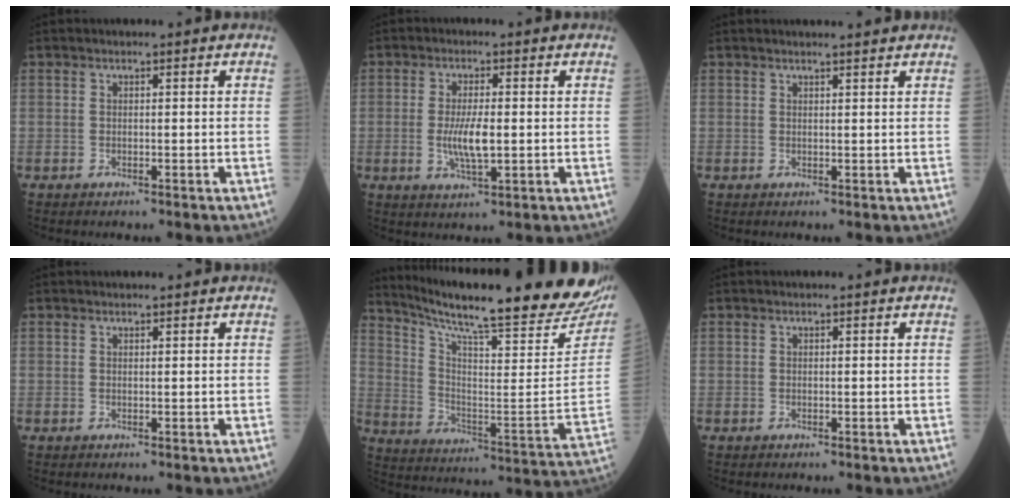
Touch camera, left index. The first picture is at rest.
{"total": 5.2, "force": [-0.3, 1.1, 5.0], "torque": [-0.108, -0.010, -0.005]}
{"total": 4.1, "force": [3.9, 0.1, 1.2], "torque": [-0.019, 0.010, 0.045]}
{"total": 0.8, "force": [0.8, 0.1, 0.1], "torque": [-0.008, 0.003, 0.013]}
{"total": 29.9, "force": [25.5, 1.6, 15.6], "torque": [-0.260, -0.094, 0.346]}
{"total": 0.0}